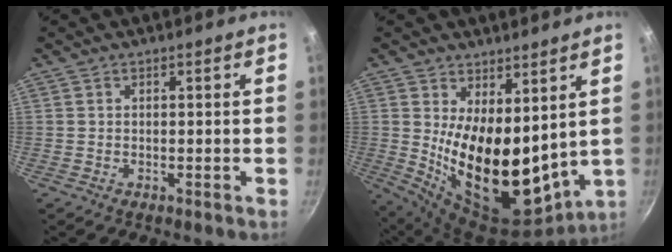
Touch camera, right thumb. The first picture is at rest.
{"total": 19.5, "force": [3.7, 10.0, 16.3], "torque": [-0.228, -0.061, 0.086]}